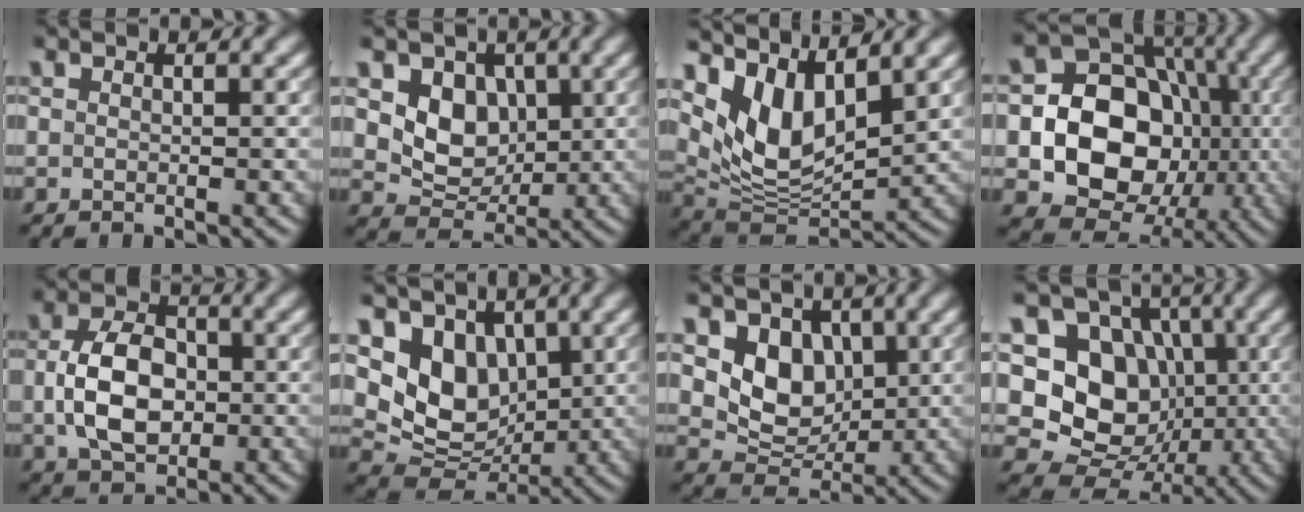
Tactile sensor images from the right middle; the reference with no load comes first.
{"total": 5.1, "force": [1.2, 4.1, 2.8], "torque": [-0.051, -0.010, 0.016]}
{"total": 7.5, "force": [4.1, 3.5, 5.2], "torque": [-0.107, -0.016, 0.077]}
{"total": 13.7, "force": [-2.3, 11.3, 7.4], "torque": [-0.099, -0.011, -0.065]}
{"total": 6.6, "force": [-0.5, 4.4, 4.9], "torque": [-0.100, -0.001, -0.012]}
{"total": 6.9, "force": [2.4, 5.2, 3.8], "torque": [-0.068, -0.020, 0.041]}
{"total": 5.6, "force": [1.4, 4.4, 3.2], "torque": [-0.055, -0.012, 0.022]}
{"total": 11.2, "force": [0.7, 9.5, 5.8], "torque": [-0.086, 0.002, -0.013]}